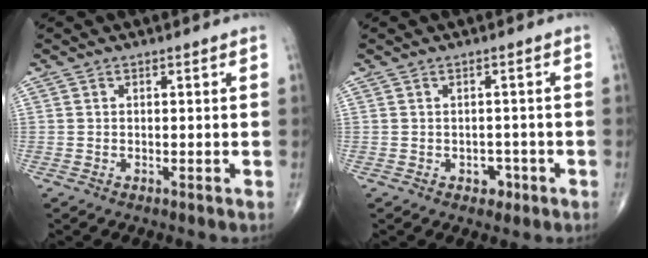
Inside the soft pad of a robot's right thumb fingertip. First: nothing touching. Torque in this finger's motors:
{"motor_torque": [0.34, 0.48, 0.36, -0.14, -0.01]}